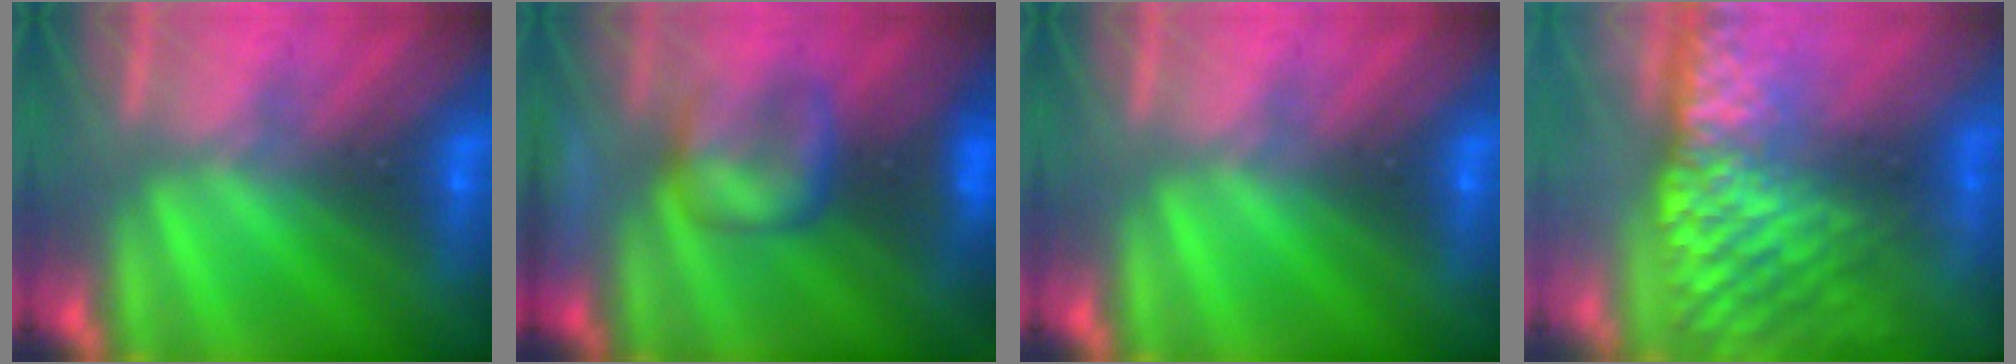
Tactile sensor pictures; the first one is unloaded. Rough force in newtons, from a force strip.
{"total": 9.1}
{"total": 0.0}
{"total": 8.7}